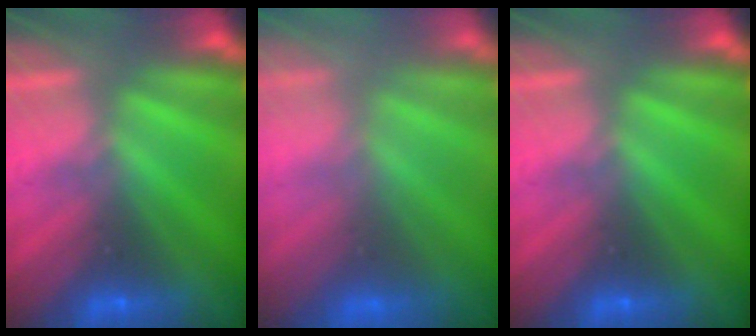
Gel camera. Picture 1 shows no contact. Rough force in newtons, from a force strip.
{"total": 5.9}
{"total": 0.0}